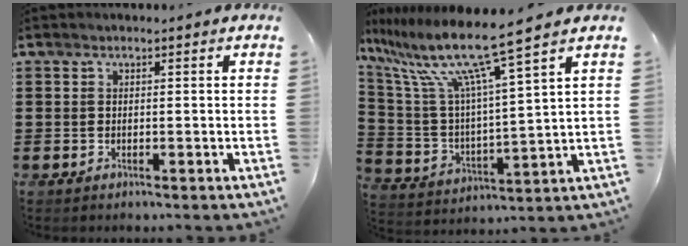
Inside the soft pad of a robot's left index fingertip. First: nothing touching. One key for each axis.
{"total": 11.6, "fx": 8.8, "fy": -0.2, "fz": 7.5, "tx": -0.182, "ty": -0.062, "tz": 0.141}